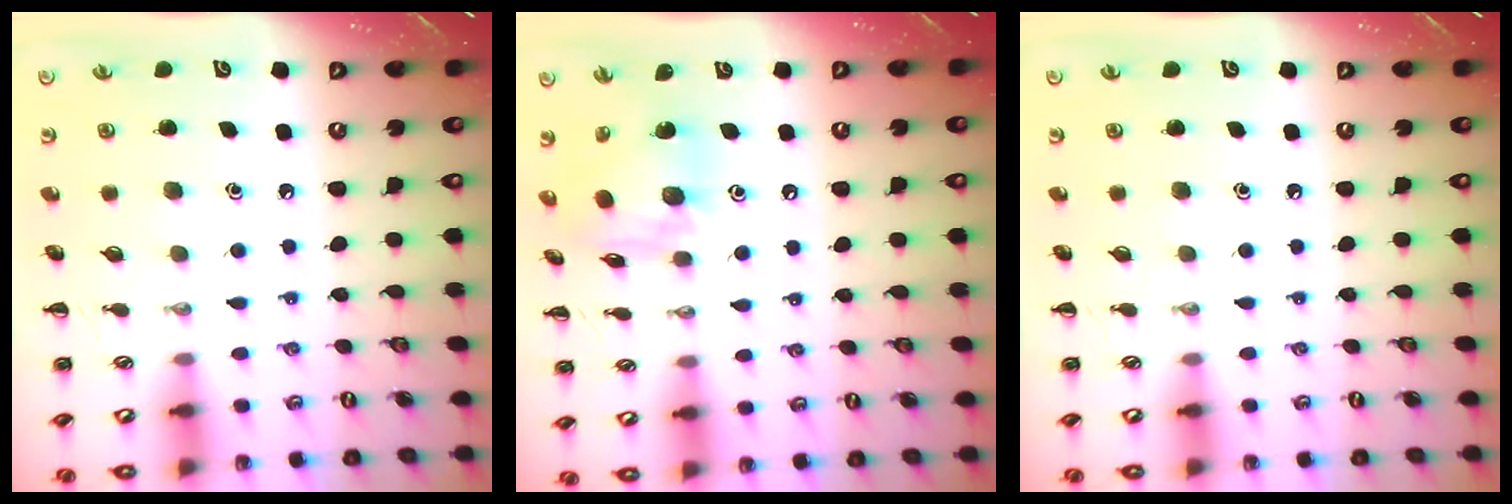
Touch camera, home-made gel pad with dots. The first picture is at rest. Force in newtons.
{"total": 11.1, "press": 11.1, "slide": 1.0}
{"total": 0.0}